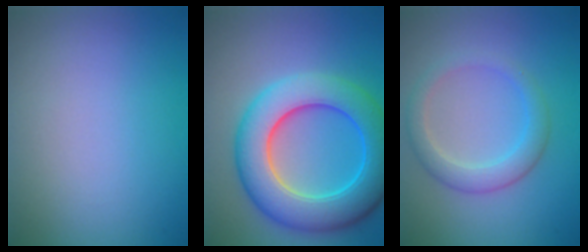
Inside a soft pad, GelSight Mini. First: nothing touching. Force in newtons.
{"total": 9.1, "press": 9.1, "slide": 0.3}
{"total": 2.8, "press": 2.8, "slide": 0.2}